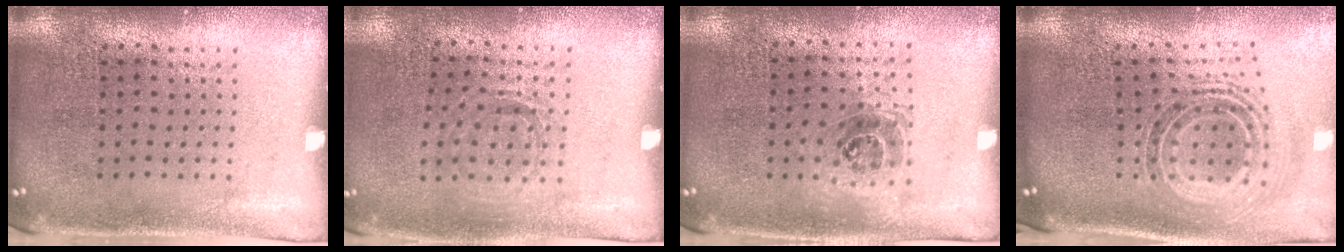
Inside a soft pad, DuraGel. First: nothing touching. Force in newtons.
{"total": 0.8, "press": 0.8, "slide": 0.2}
{"total": 1.1, "press": 0.9, "slide": 0.6}
{"total": 1.3, "press": 1.1, "slide": 0.8}